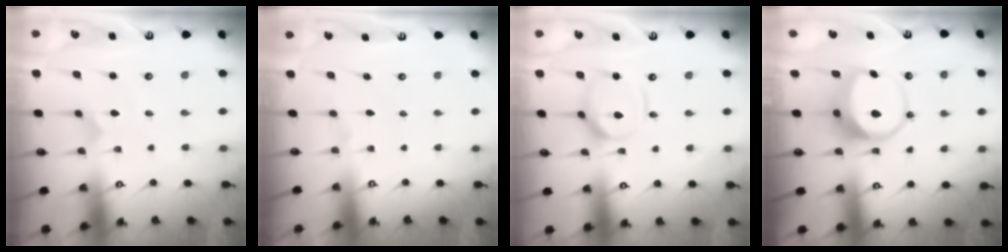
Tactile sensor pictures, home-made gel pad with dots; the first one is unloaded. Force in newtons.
{"total": 0.0}
{"total": 9.3, "press": 9.3, "slide": 1.0}
{"total": 8.9, "press": 8.8, "slide": 1.5}